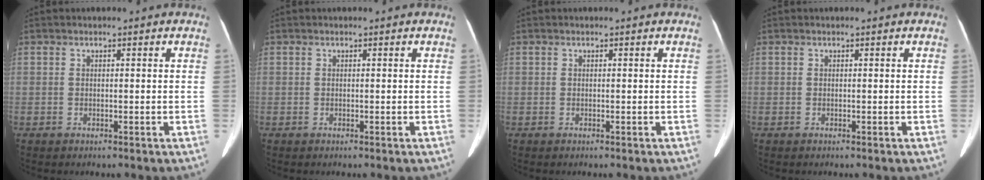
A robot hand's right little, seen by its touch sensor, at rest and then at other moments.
{"total": 0.0}
{"total": 0.0}
{"total": 0.0}